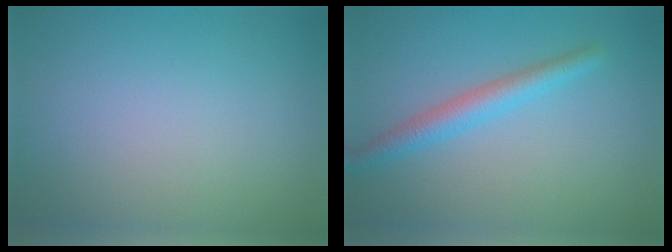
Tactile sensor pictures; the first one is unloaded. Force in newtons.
{"total": 2.7, "press": 2.7, "slide": 0.1}